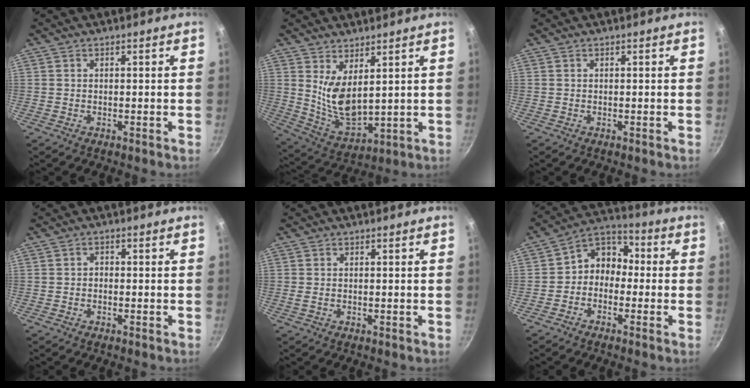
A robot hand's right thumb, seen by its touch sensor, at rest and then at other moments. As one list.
[{"total": 9.3, "force": [3.7, 4.2, 7.5], "torque": [-0.122, -0.046, 0.086]}, {"total": 0.0}, {"total": 1.0, "force": [-0.3, 0.8, 0.5], "torque": [-0.007, 0.005, -0.007]}, {"total": 0.5, "force": [0.1, 0.1, 0.5], "torque": [-0.011, -0.001, 0.000]}, {"total": 8.0, "force": [-1.2, 6.6, 4.4], "torque": [-0.034, 0.042, -0.046]}]